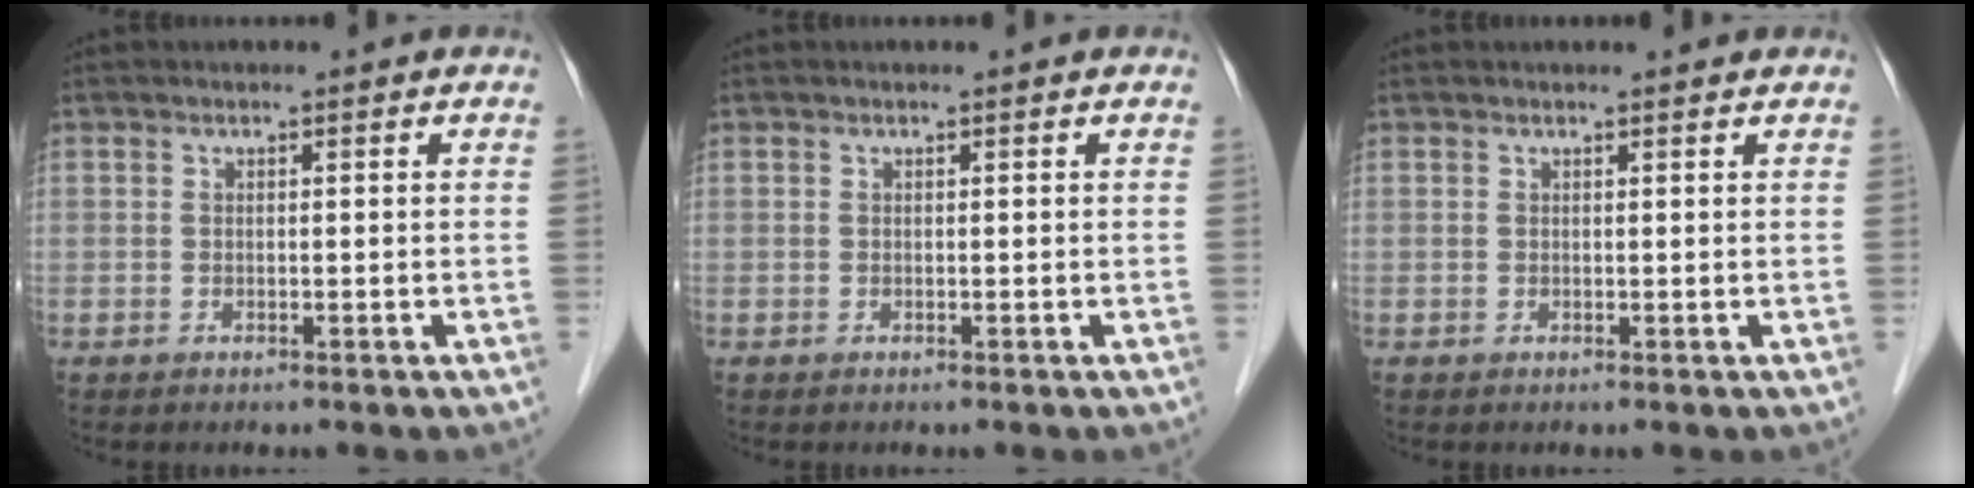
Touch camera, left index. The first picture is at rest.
{"total": 0.0}
{"total": 1.1, "force": [1.1, 0.0, 0.1], "torque": [-0.011, 0.002, 0.013]}